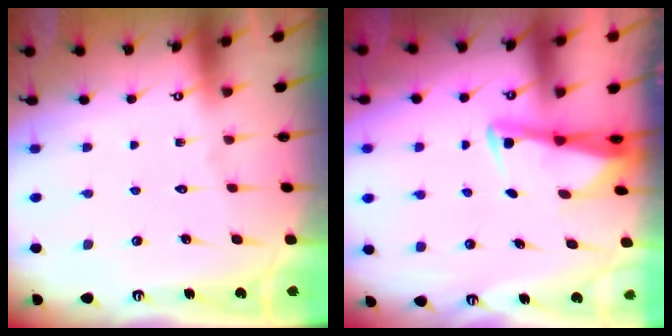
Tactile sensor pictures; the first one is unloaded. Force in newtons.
{"total": 2.8, "press": 2.8, "slide": 0.5}